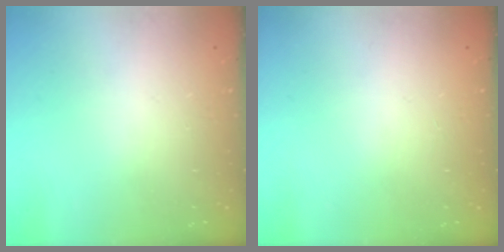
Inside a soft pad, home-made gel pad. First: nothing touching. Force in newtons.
{"total": 0.0}